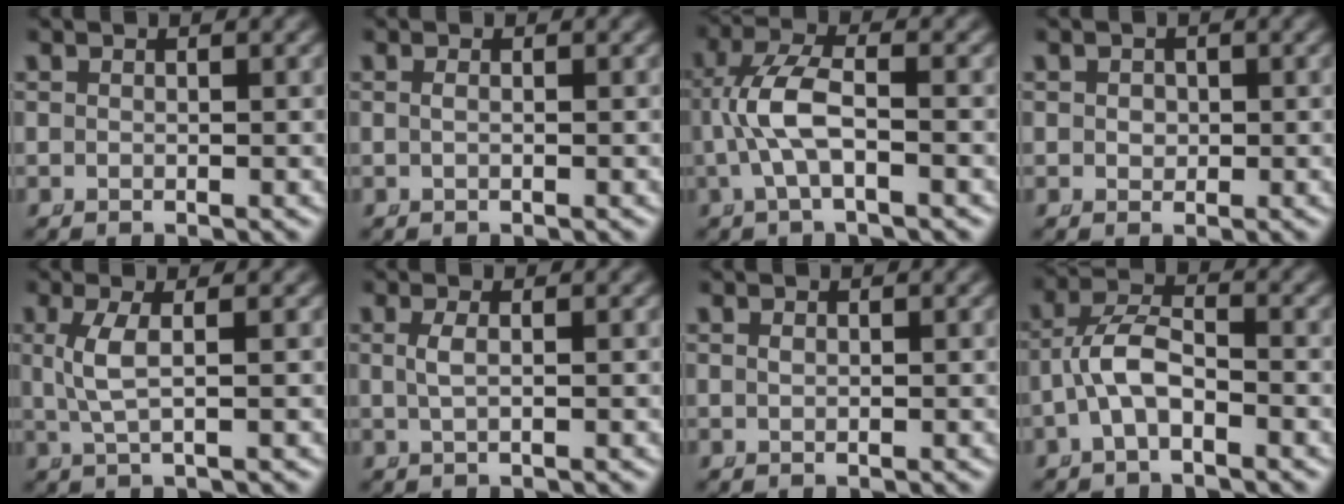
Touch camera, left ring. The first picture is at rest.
{"total": 0.6, "force": [-0.3, -0.4, 0.3], "torque": [-0.011, -0.008, 0.000]}
{"total": 4.2, "force": [-0.2, 1.5, 3.9], "torque": [-0.094, -0.002, -0.002]}
{"total": 1.0, "force": [0.1, 0.9, 0.4], "torque": [-0.008, -0.008, 0.006]}
{"total": 2.5, "force": [0.2, 0.1, 2.5], "torque": [-0.061, -0.003, 0.012]}
{"total": 1.2, "force": [-0.1, -0.2, 1.2], "torque": [-0.033, -0.007, 0.006]}
{"total": 0.0}
{"total": 3.4, "force": [-1.2, 1.7, 2.7], "torque": [-0.063, -0.006, -0.020]}